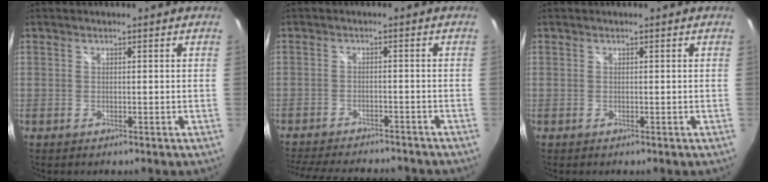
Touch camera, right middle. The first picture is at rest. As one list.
[{"total": 15.3, "force": [-13.3, 4.1, 6.3], "torque": [-0.136, -0.017, -0.191]}, {"total": 0.0}]